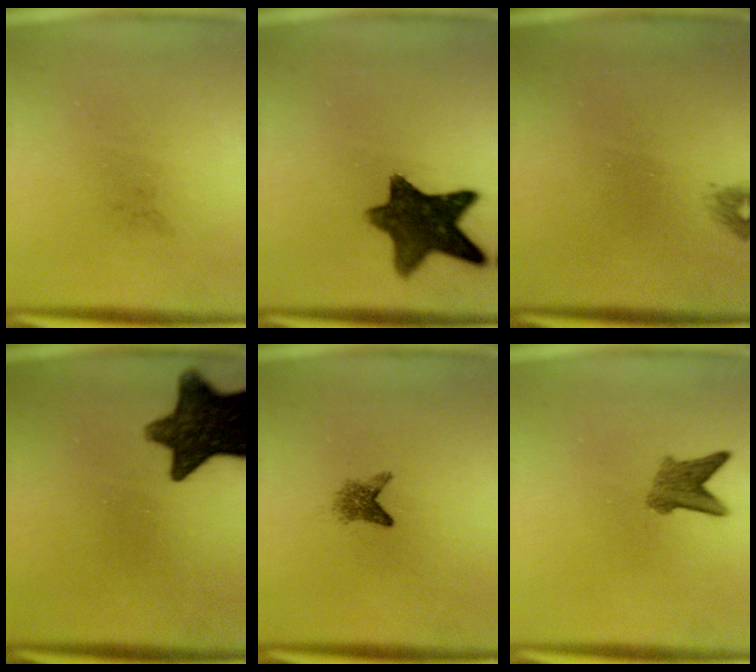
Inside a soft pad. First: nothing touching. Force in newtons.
{"total": 11.0}
{"total": 0.9}
{"total": 12.8}
{"total": 2.1}
{"total": 3.7}